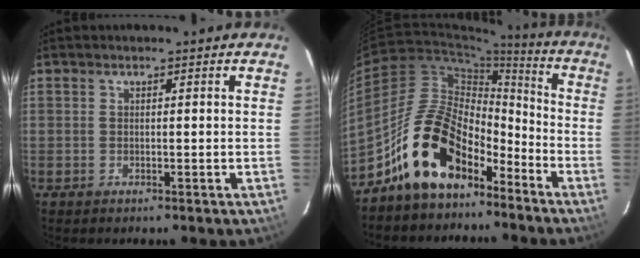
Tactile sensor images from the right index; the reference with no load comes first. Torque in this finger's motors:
{"motor_torque": [0.93, -0.74, 1.05, 0.21]}